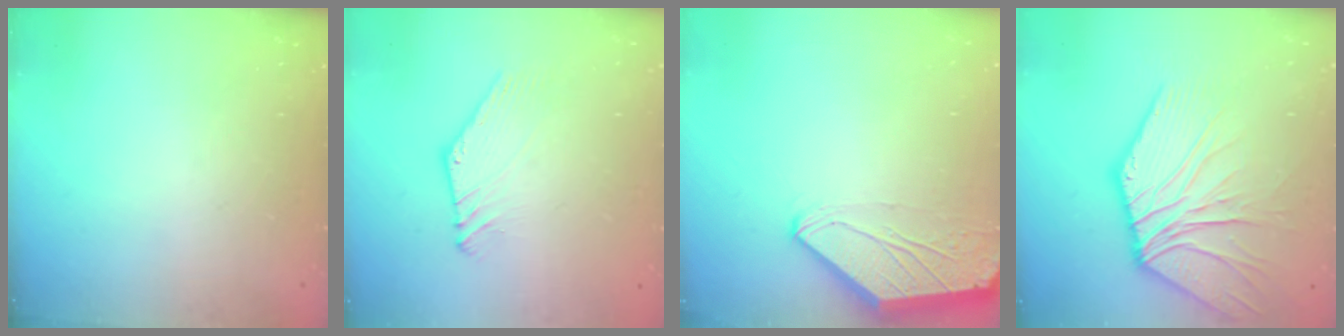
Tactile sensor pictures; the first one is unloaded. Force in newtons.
{"total": 2.0, "press": 2.0, "slide": 0.0}
{"total": 0.0}
{"total": 10.1, "press": 10.1, "slide": 1.3}